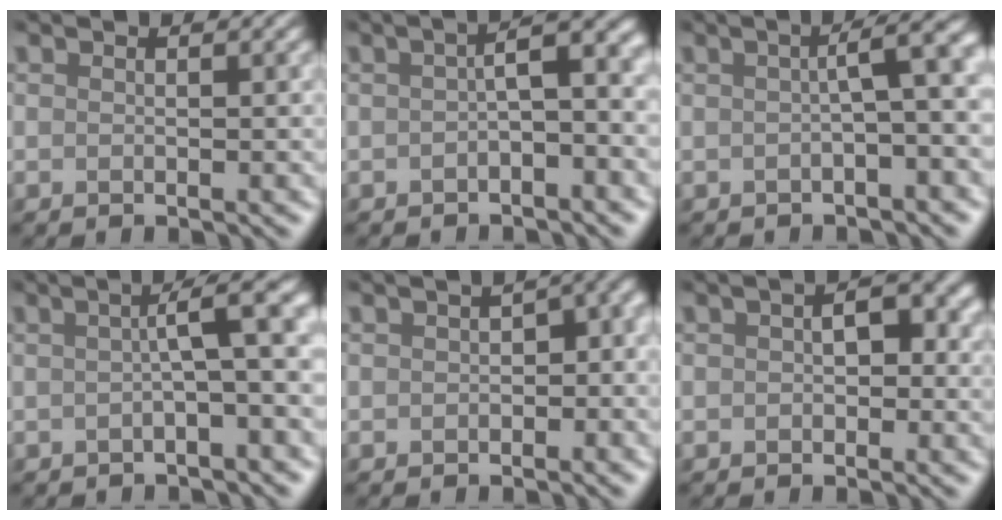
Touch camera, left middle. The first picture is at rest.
{"total": 4.2, "force": [-1.0, 1.2, 3.9], "torque": [-0.052, 0.012, -0.023]}
{"total": 4.1, "force": [-0.4, 0.8, 4.0], "torque": [-0.043, 0.018, -0.014]}
{"total": 4.7, "force": [-0.2, 0.8, 4.6], "torque": [-0.054, 0.021, -0.012]}
{"total": 6.4, "force": [-1.1, 4.0, 4.9], "torque": [-0.023, 0.015, -0.023]}
{"total": 2.2, "force": [-0.2, 1.4, 1.7], "torque": [-0.019, 0.009, -0.009]}